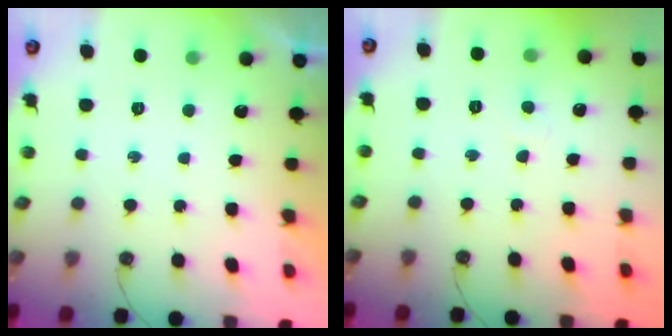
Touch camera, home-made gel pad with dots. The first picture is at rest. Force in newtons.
{"total": 3.0, "press": 3.0, "slide": 0.4}